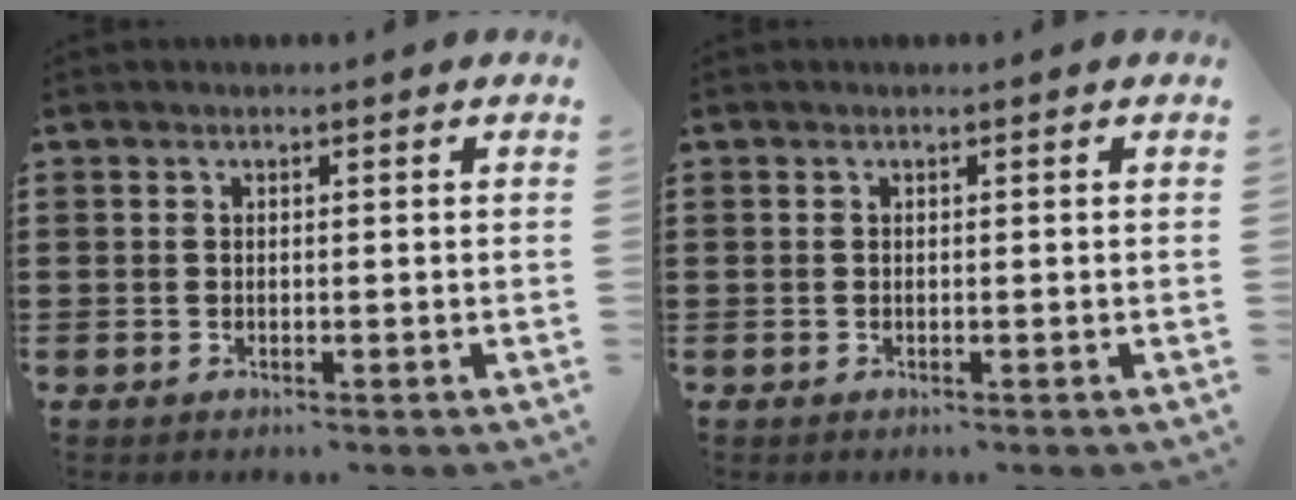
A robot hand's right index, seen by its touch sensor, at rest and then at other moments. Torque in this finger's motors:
{"motor_torque": [-0.11, 0.49, 0.00, -0.01]}